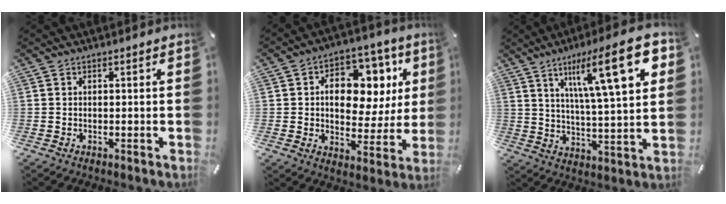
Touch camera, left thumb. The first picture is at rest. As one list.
[{"total": 13.4, "force": [3.5, 9.8, 8.5], "torque": [-0.116, -0.018, 0.062]}, {"total": 19.4, "force": [9.1, 4.3, 16.7], "torque": [-0.262, -0.032, 0.131]}]